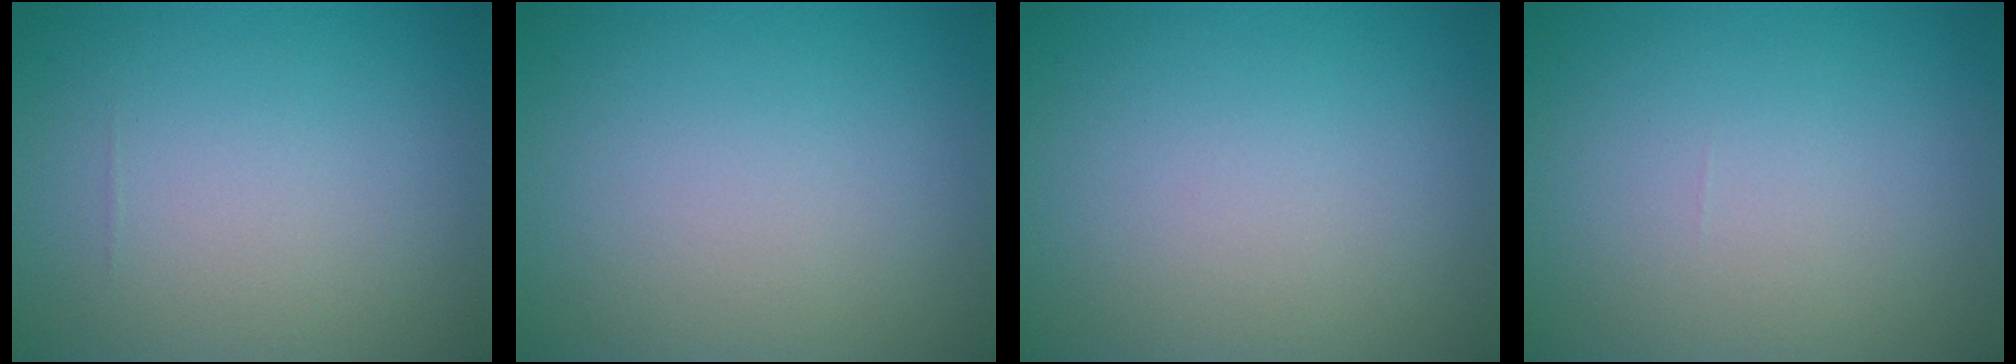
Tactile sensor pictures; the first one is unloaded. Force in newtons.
{"total": 0.0}
{"total": 0.0}
{"total": 0.0}